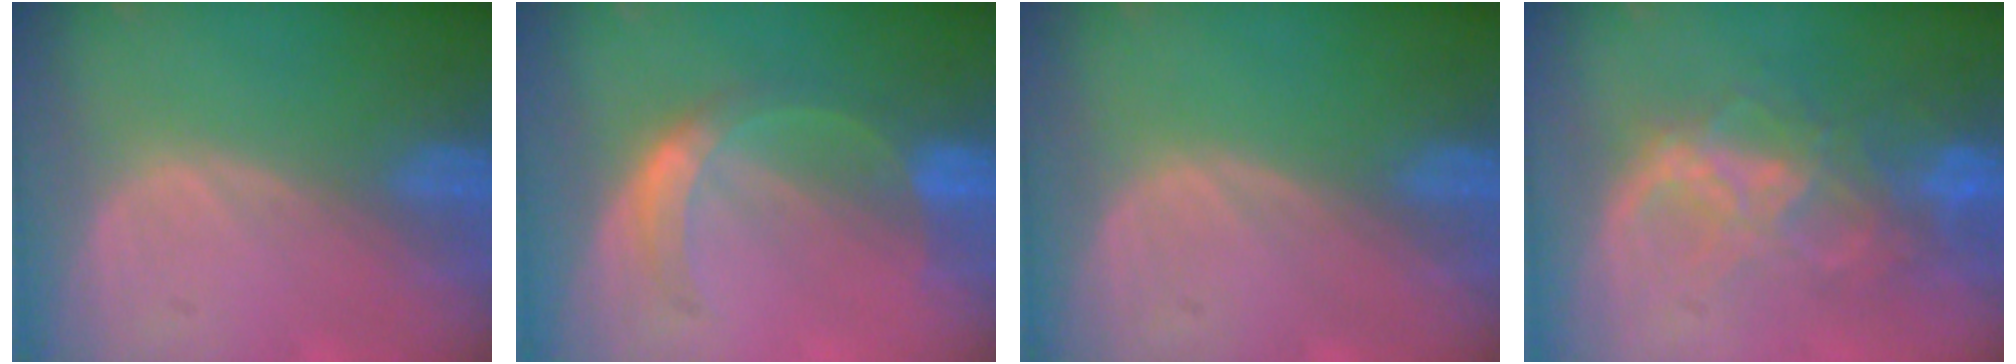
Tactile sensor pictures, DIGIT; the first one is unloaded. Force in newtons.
{"total": 5.7, "press": 5.0, "slide": 2.7}
{"total": 0.0}
{"total": 8.8, "press": 7.5, "slide": 4.7}